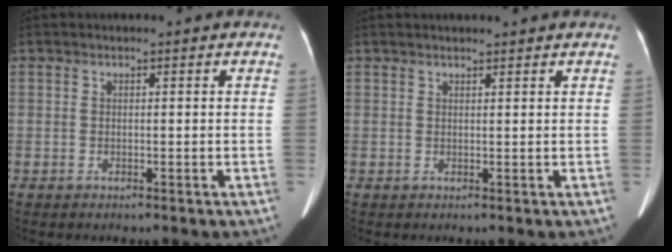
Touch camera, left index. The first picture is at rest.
{"total": 2.5, "force": [2.3, 0.2, 1.1], "torque": [-0.017, 0.017, 0.033]}